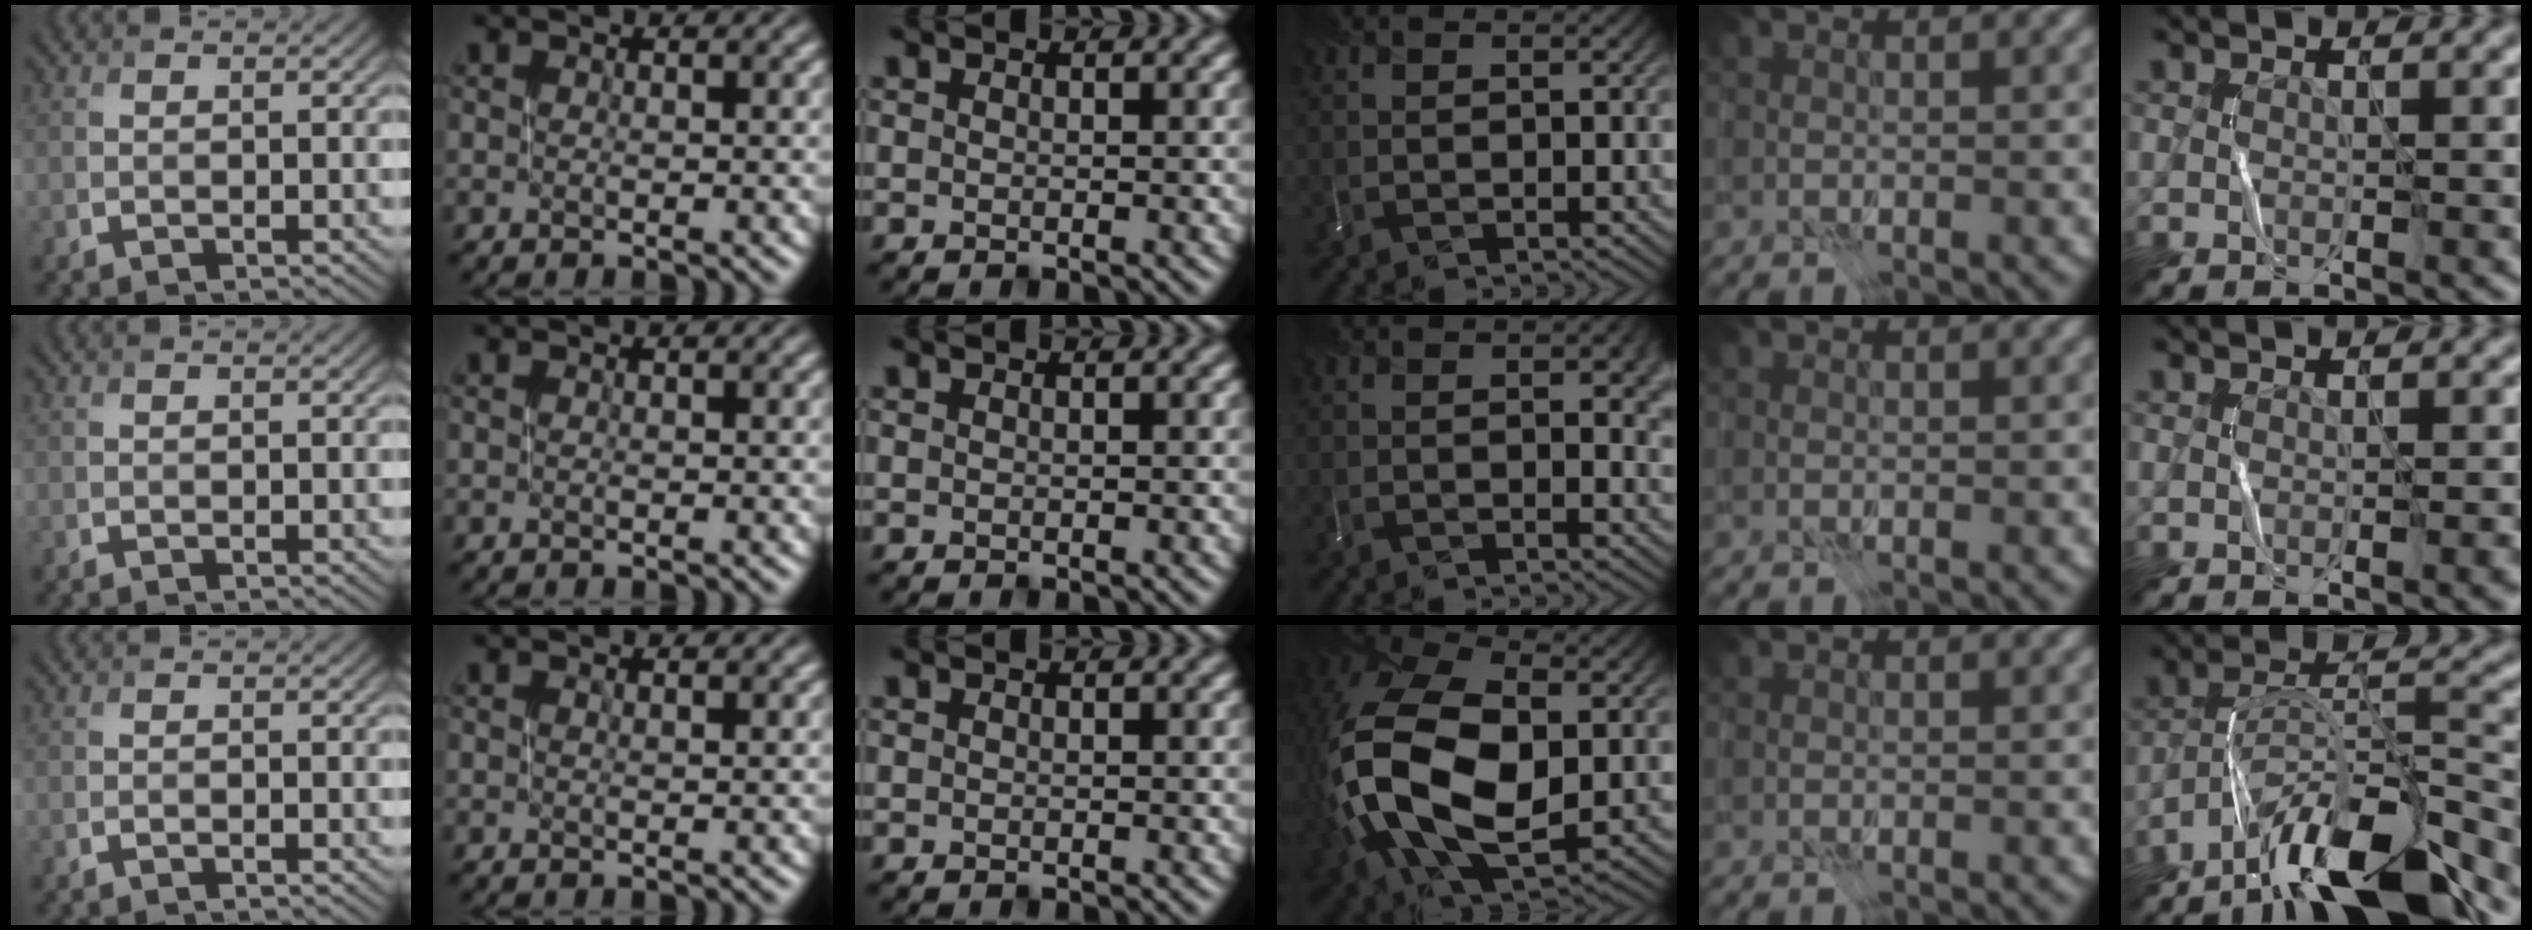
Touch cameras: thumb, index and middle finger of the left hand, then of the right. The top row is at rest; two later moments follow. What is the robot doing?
{"motion": "open", "object": "stapler"}